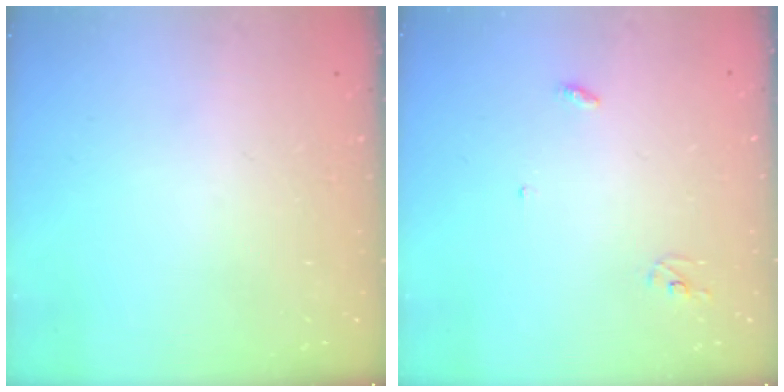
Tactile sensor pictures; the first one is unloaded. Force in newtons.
{"total": 2.8, "press": 2.8, "slide": 0.2}